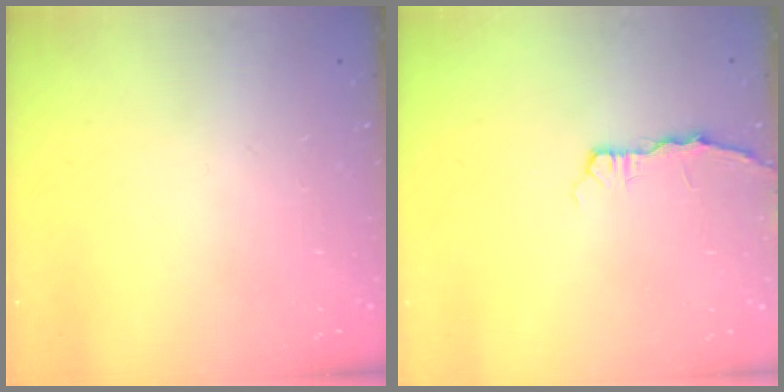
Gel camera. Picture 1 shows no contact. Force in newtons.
{"total": 2.9, "press": 2.8, "slide": 0.4}